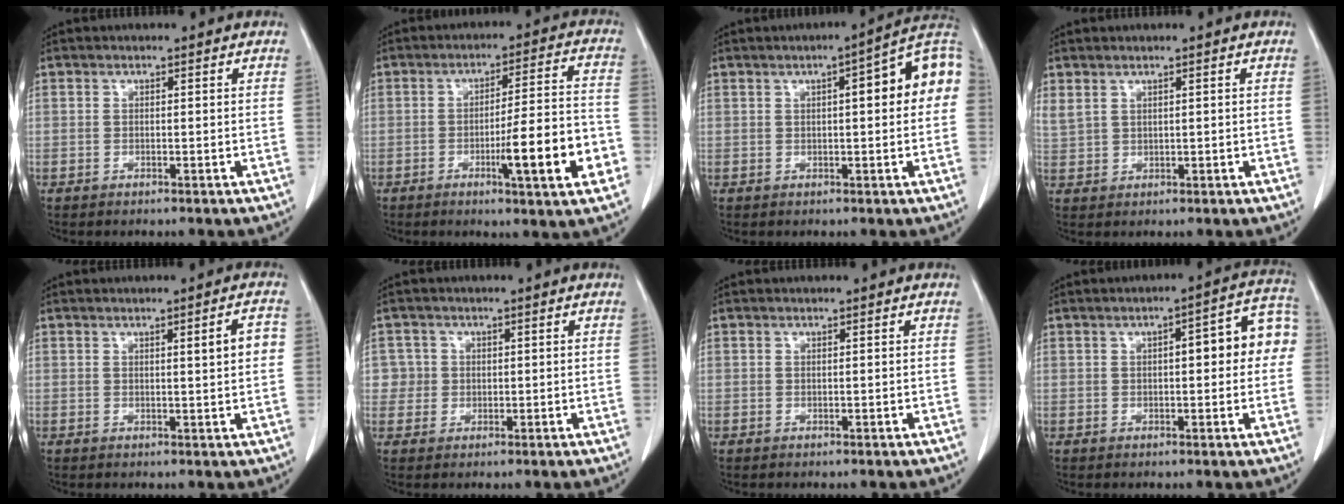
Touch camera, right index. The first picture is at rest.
{"total": 12.5, "force": [-4.3, 0.6, 11.7], "torque": [-0.171, -0.001, -0.063]}
{"total": 9.6, "force": [1.5, 1.6, 9.4], "torque": [-0.123, 0.032, 0.012]}
{"total": 2.7, "force": [1.5, 1.5, 1.6], "torque": [-0.051, 0.016, 0.046]}
{"total": 3.3, "force": [0.6, 0.2, 3.2], "torque": [-0.042, 0.003, 0.008]}
{"total": 2.8, "force": [0.3, 2.7, -0.3], "torque": [0.024, 0.009, 0.000]}
{"total": 0.0}
{"total": 9.0, "force": [0.9, 2.5, 8.6], "torque": [-0.103, 0.038, 0.007]}